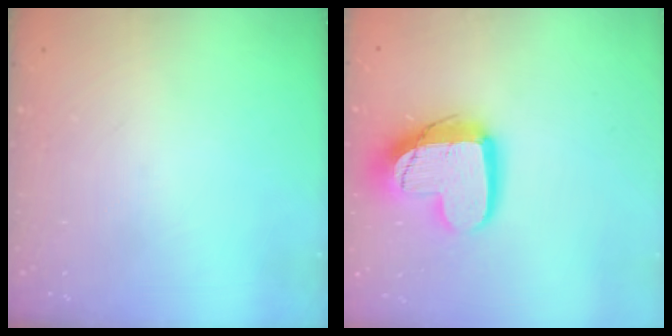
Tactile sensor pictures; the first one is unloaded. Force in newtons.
{"total": 16.0, "press": 15.9, "slide": 1.5}